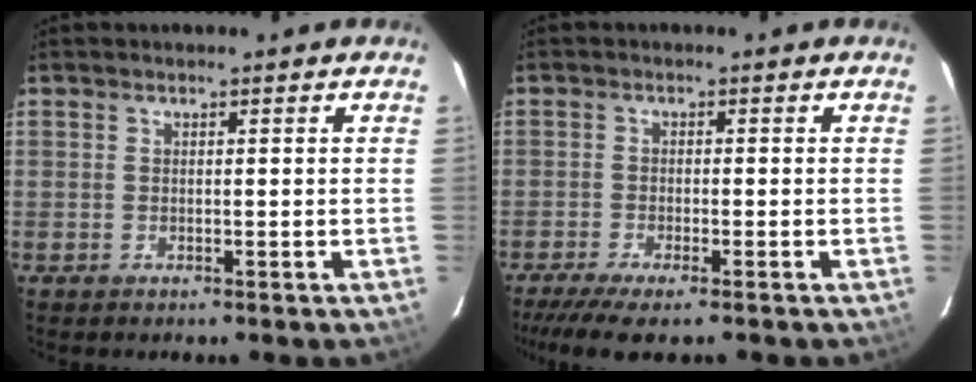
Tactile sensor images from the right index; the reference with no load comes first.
{"total": 7.3, "force": [-5.8, 1.0, 4.4], "torque": [-0.106, -0.027, -0.104]}